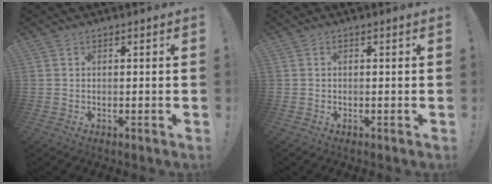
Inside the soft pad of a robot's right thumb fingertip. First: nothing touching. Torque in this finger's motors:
{"motor_torque": [-0.01, 0.02, 0.06, 0.10, 0.00]}